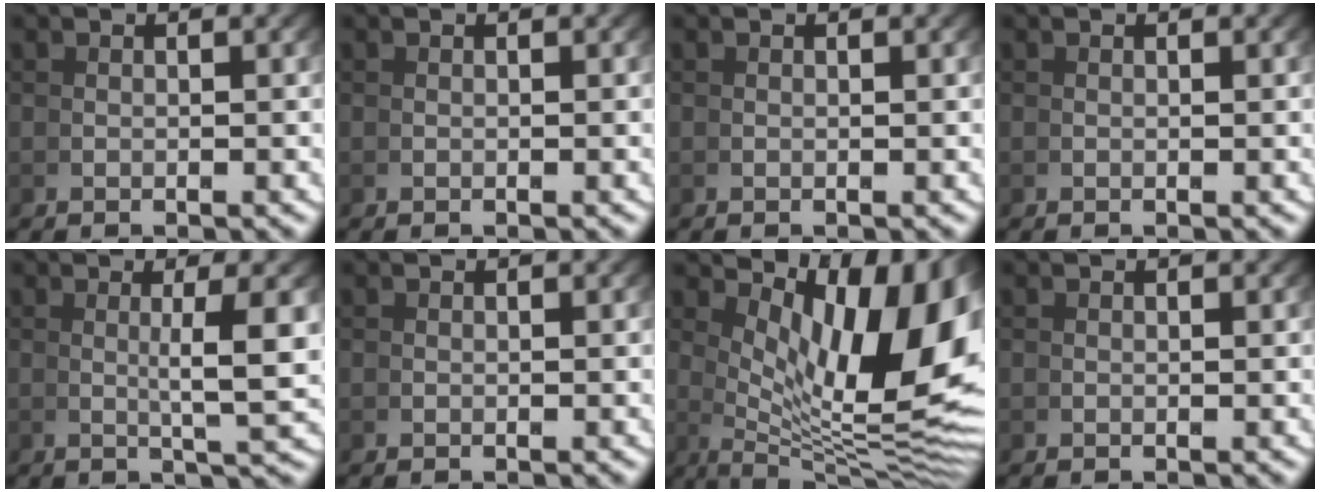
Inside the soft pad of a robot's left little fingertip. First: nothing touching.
{"total": 0.0}
{"total": 0.0}
{"total": 0.0}
{"total": 3.6, "force": [0.8, -0.2, 3.5], "torque": [-0.056, -0.002, 0.014]}
{"total": 0.0}
{"total": 16.2, "force": [3.0, 7.6, 13.9], "torque": [-0.178, -0.011, 0.057]}
{"total": 0.0}